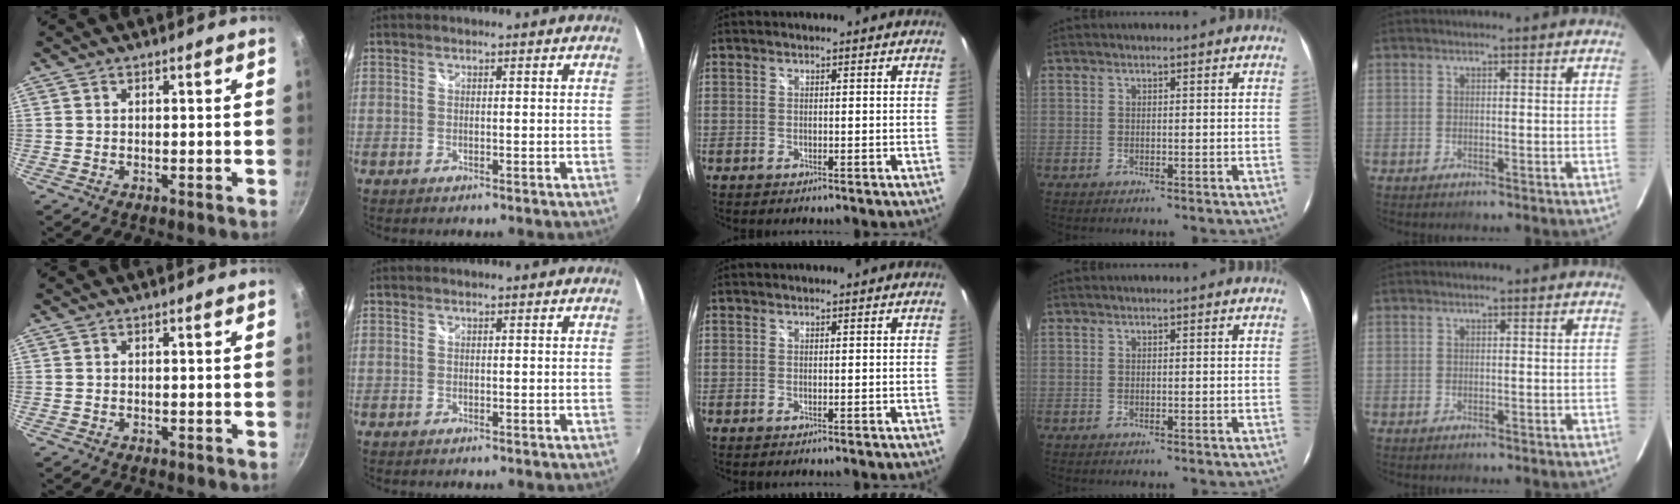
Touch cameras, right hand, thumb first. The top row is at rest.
{}